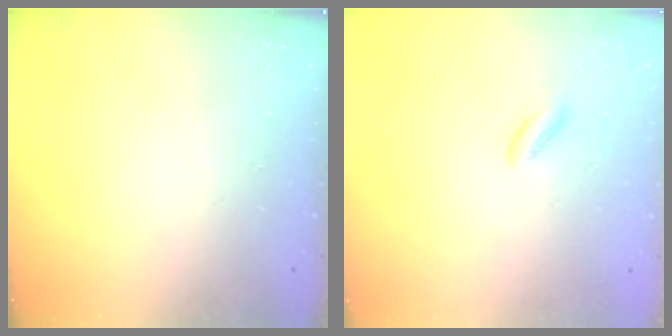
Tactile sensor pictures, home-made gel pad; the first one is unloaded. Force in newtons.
{"total": 1.1, "press": 0.9, "slide": 0.6}